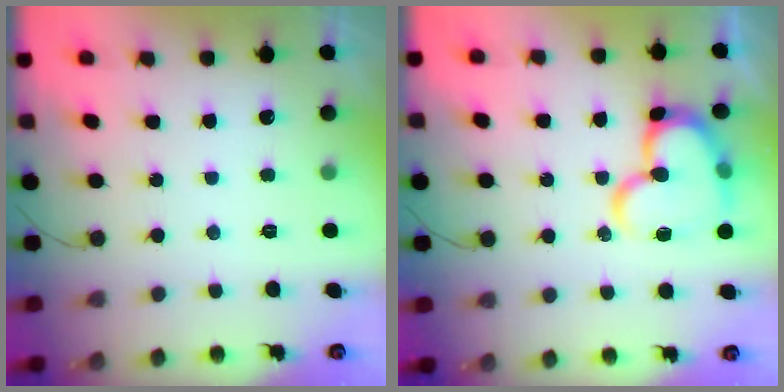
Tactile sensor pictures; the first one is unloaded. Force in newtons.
{"total": 17.6, "press": 17.5, "slide": 1.7}